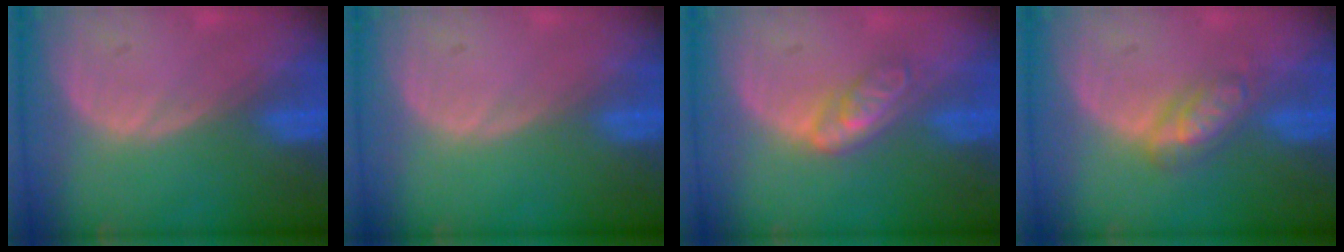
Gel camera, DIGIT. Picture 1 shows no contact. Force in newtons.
{"total": 0.0}
{"total": 4.7, "press": 3.9, "slide": 2.5}
{"total": 4.6, "press": 4.3, "slide": 1.5}